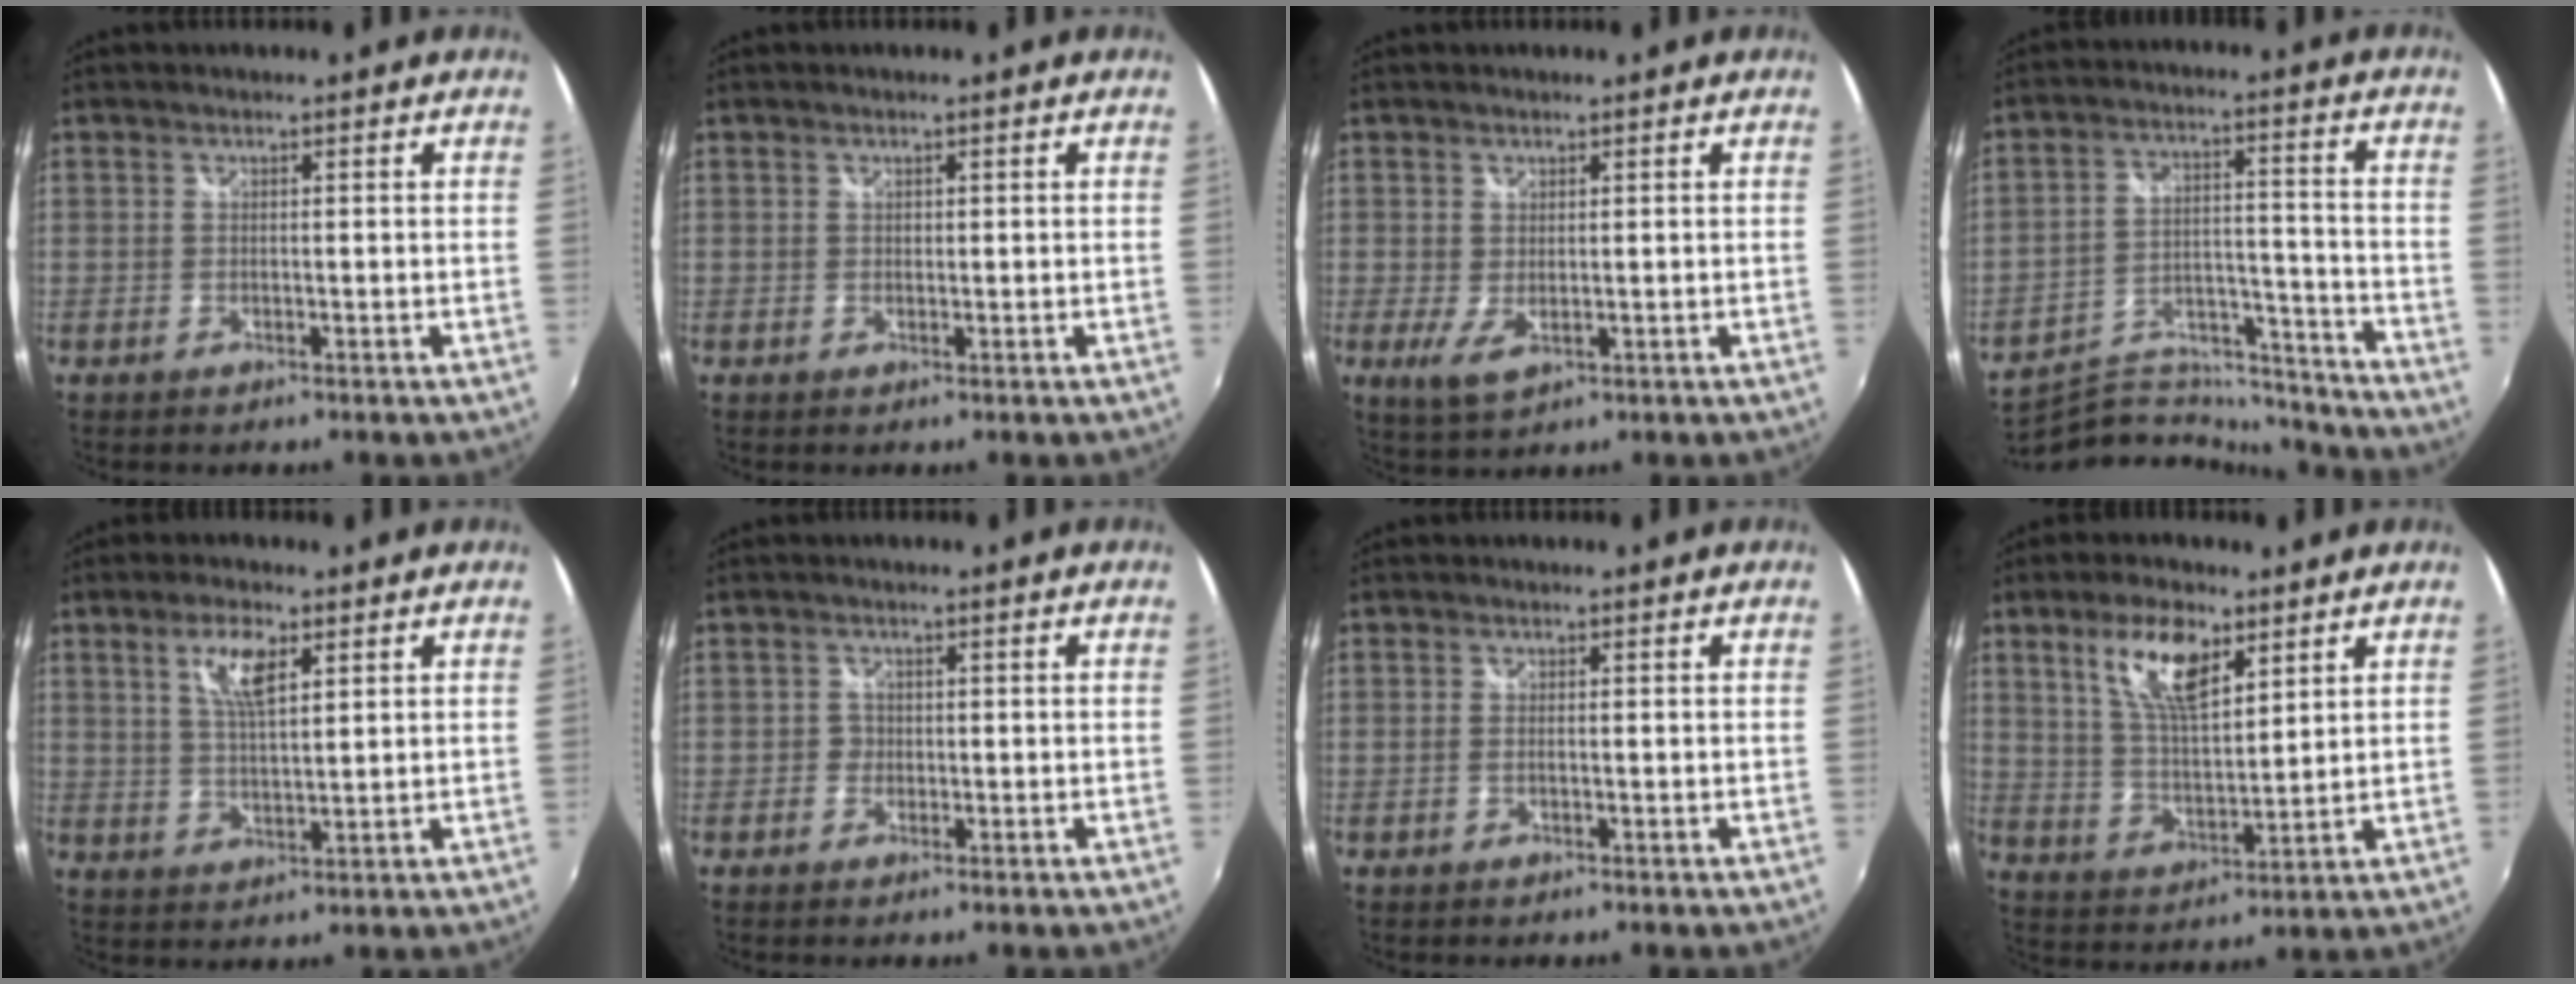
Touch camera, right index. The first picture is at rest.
{"total": 0.5, "force": [0.2, 0.5, 0.1], "torque": [-0.001, 0.001, 0.003]}
{"total": 3.2, "force": [0.1, 1.8, 2.7], "torque": [-0.047, -0.010, 0.006]}
{"total": 17.8, "force": [-16.8, 5.0, 3.4], "torque": [-0.069, 0.044, -0.252]}
{"total": 6.3, "force": [3.0, 2.2, 5.2], "torque": [-0.094, 0.004, 0.058]}
{"total": 1.6, "force": [-0.5, 1.5, 0.1], "torque": [0.000, 0.001, -0.008]}
{"total": 0.6, "force": [-0.2, 0.0, 0.6], "torque": [-0.014, 0.001, -0.005]}
{"total": 10.6, "force": [5.6, 4.0, 8.0], "torque": [-0.150, 0.008, 0.111]}